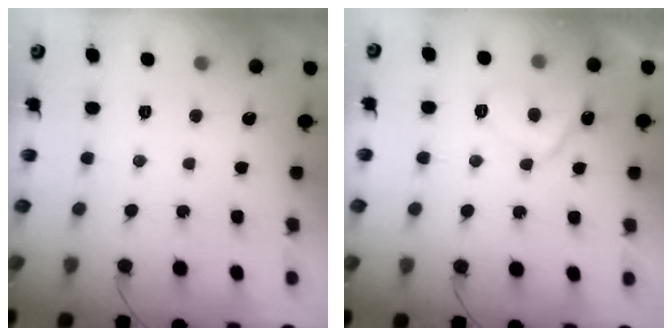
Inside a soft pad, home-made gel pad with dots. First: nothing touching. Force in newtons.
{"total": 6.8, "press": 6.7, "slide": 1.4}